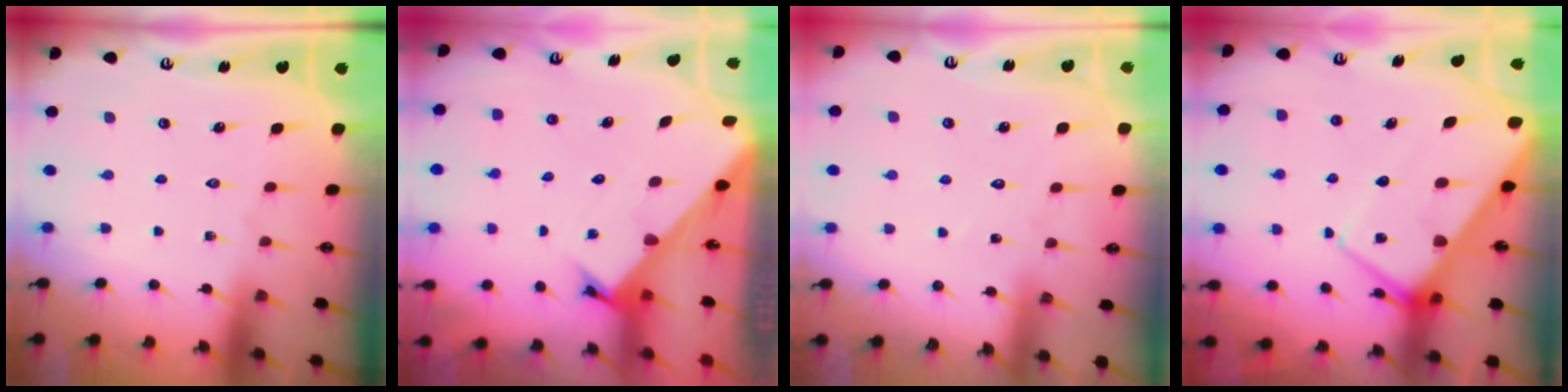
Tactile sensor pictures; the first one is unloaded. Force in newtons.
{"total": 2.5, "press": 2.5, "slide": 0.3}
{"total": 5.5, "press": 5.5, "slide": 0.5}
{"total": 10.3, "press": 10.2, "slide": 0.7}